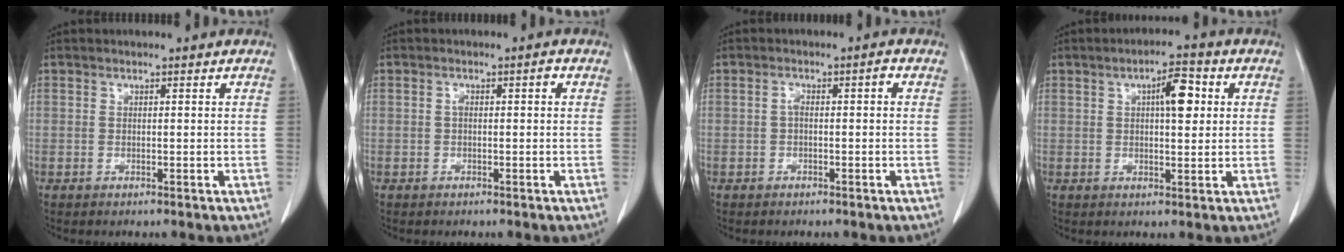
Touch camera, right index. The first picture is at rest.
{"total": 1.5, "force": [0.1, 0.5, 1.4], "torque": [-0.021, 0.006, 0.003]}
{"total": 2.0, "force": [-0.1, 0.6, 1.9], "torque": [-0.031, 0.012, 0.000]}
{"total": 5.6, "force": [1.5, 1.7, 5.1], "torque": [-0.081, 0.009, 0.023]}